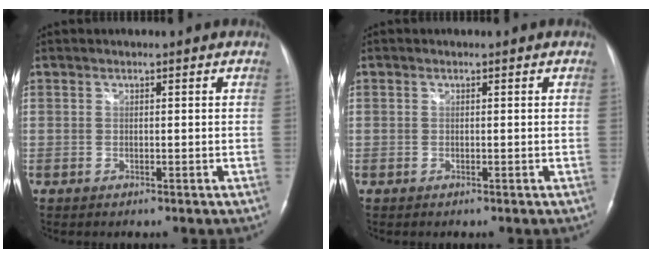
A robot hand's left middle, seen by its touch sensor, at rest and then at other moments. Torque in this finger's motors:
{"motor_torque": [-0.01, 0.00, 0.01, 0.00]}